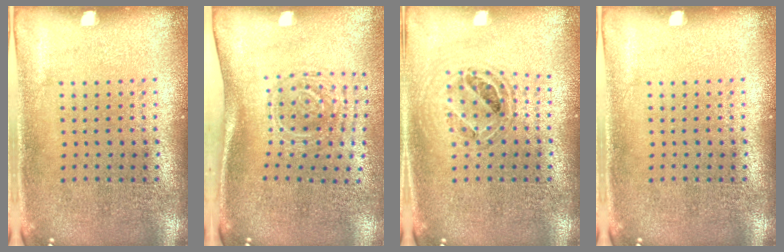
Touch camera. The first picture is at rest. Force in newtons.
{"total": 1.8, "press": 1.2, "slide": 1.4}
{"total": 0.8, "press": 0.8, "slide": 0.1}
{"total": 0.0}